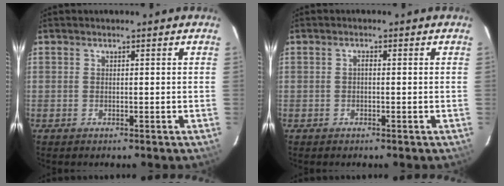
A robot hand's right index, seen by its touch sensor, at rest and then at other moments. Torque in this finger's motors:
{"motor_torque": [0.16, -0.05, 0.10, 0.02]}